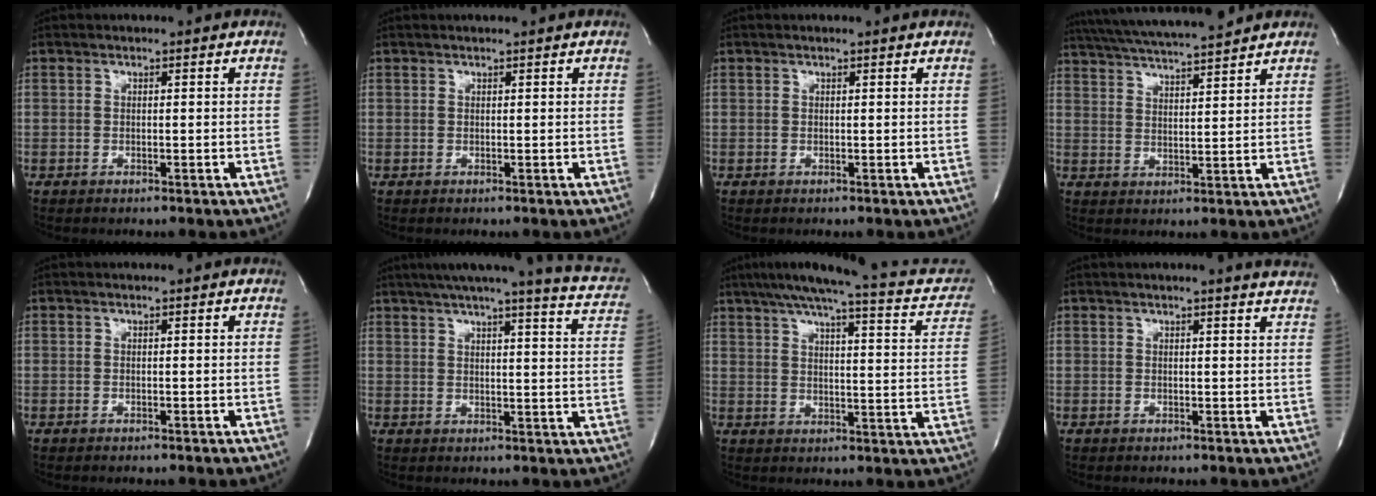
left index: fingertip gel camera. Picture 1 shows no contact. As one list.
[{"total": 1.5, "force": [1.4, -0.1, 0.6], "torque": [-0.008, 0.011, 0.022]}, {"total": 1.5, "force": [1.4, -0.1, 0.6], "torque": [-0.012, 0.010, 0.018]}, {"total": 13.7, "force": [12.3, 0.4, 6.1], "torque": [-0.119, 0.022, 0.196]}, {"total": 0.7, "force": [0.6, 0.0, 0.3], "torque": [-0.004, 0.006, 0.011]}, {"total": 18.6, "force": [15.7, 1.2, 9.9], "torque": [-0.133, -0.017, 0.179]}, {"total": 20.8, "force": [17.2, 3.7, 11.1], "torque": [-0.154, 0.005, 0.204]}, {"total": 8.6, "force": [8.0, -0.4, 3.3], "torque": [-0.045, -0.006, 0.073]}]